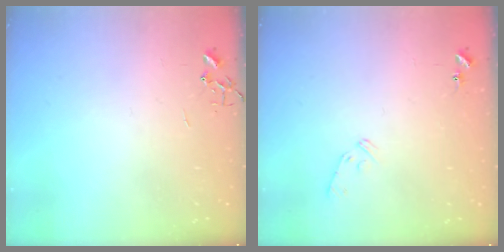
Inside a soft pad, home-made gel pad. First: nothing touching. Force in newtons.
{"total": 6.7, "press": 6.7, "slide": 0.7}